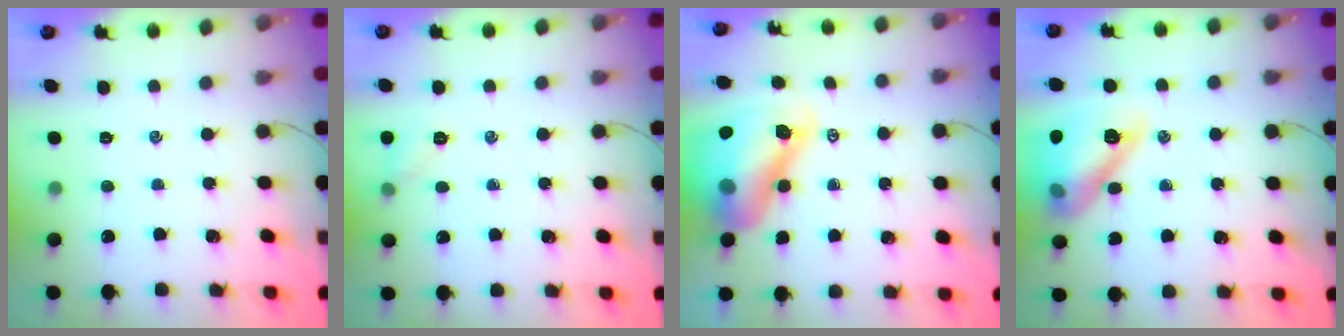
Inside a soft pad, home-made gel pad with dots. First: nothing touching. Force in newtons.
{"total": 6.2, "press": 6.0, "slide": 1.7}
{"total": 17.4, "press": 16.6, "slide": 5.1}
{"total": 16.2, "press": 16.1, "slide": 2.0}